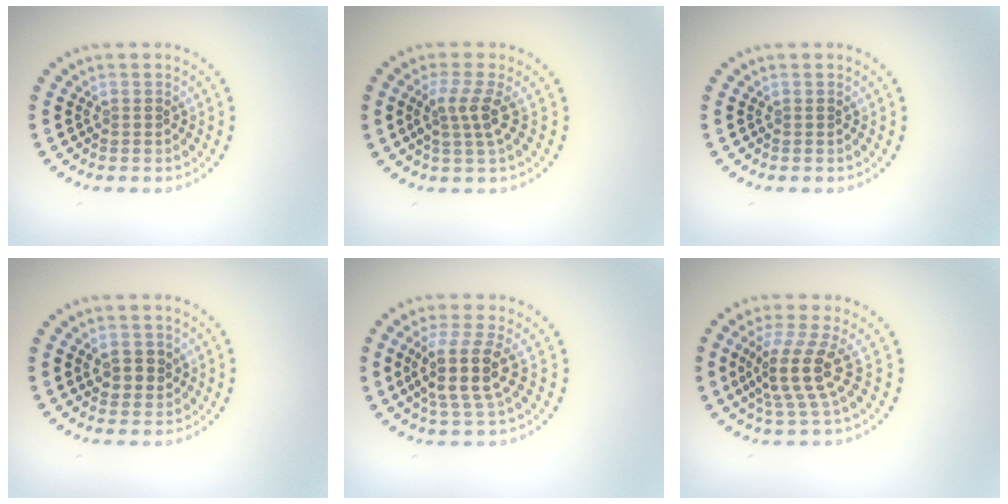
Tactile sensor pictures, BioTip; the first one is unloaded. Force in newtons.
{"total": 2.6, "press": 2.0, "slide": 1.7}
{"total": 0.0}
{"total": 2.2, "press": 2.1, "slide": 0.5}
{"total": 4.2, "press": 3.5, "slide": 2.3}
{"total": 4.1, "press": 3.0, "slide": 2.9}